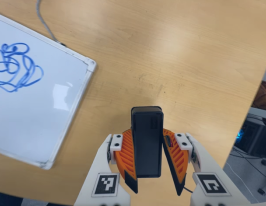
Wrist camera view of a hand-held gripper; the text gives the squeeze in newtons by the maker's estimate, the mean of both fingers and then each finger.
{"total": 5.6, "left": 5.6, "right": 5.7}